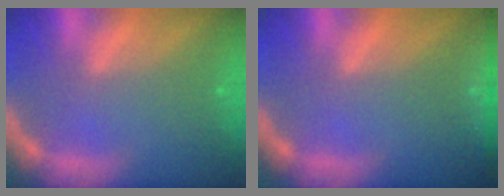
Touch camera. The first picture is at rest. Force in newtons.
{"total": 3.9}